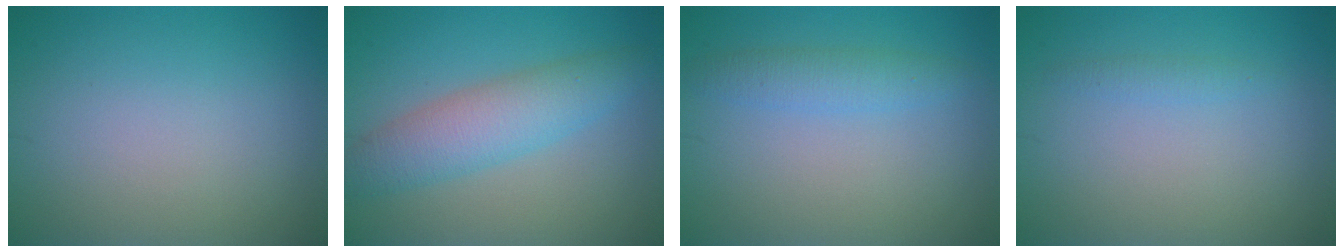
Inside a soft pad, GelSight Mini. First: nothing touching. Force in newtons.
{"total": 4.9, "press": 4.9, "slide": 0.1}
{"total": 2.2, "press": 2.2, "slide": 0.2}
{"total": 0.9, "press": 0.9, "slide": 0.0}